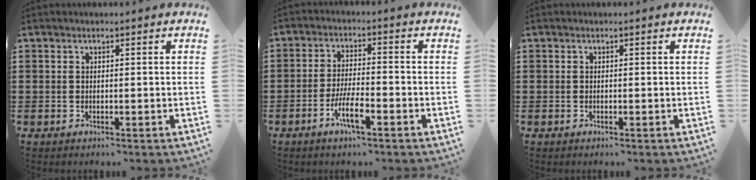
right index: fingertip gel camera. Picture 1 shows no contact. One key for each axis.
{"total": 5.9, "fx": -3.1, "fy": 1.4, "fz": 4.9, "tx": -0.107, "ty": -0.008, "tz": -0.060}
{"total": 0.0}